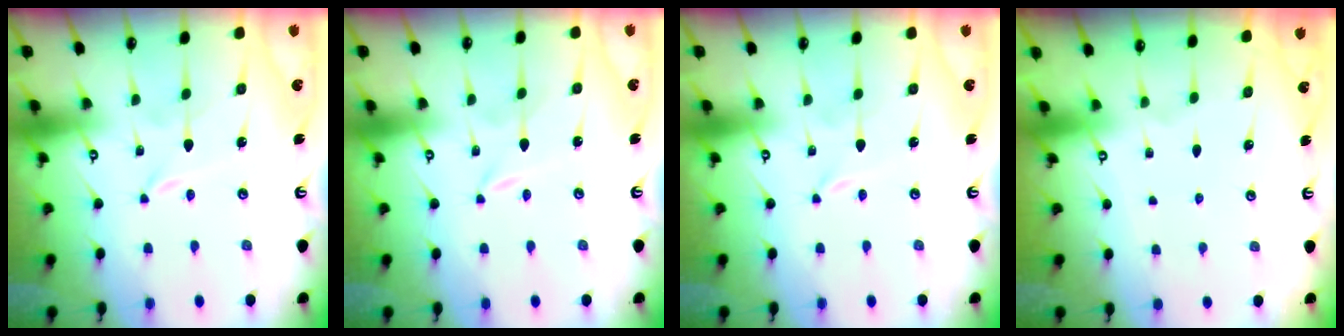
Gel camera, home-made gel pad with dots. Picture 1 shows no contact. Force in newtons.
{"total": 0.0}
{"total": 0.0}
{"total": 0.0}